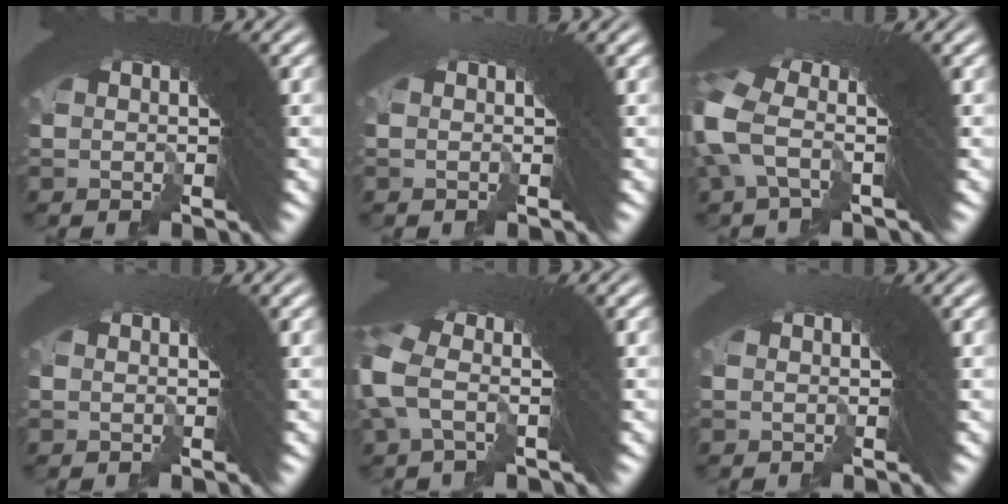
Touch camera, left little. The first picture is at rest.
{"total": 0.0}
{"total": 2.6, "force": [-0.2, 0.9, 2.5], "torque": [-0.060, 0.002, -0.005]}
{"total": 0.0}
{"total": 2.0, "force": [-0.3, 0.5, 1.9], "torque": [-0.046, 0.007, -0.009]}
{"total": 0.0}